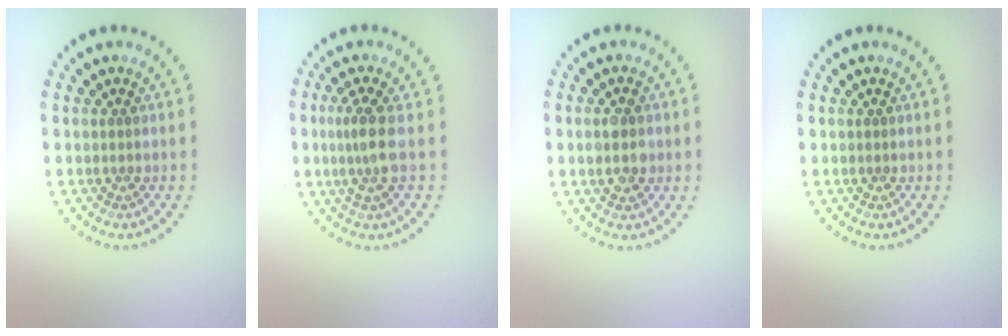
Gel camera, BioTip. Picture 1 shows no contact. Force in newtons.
{"total": 2.6, "press": 2.0, "slide": 1.6}
{"total": 2.8, "press": 2.8, "slide": 0.2}
{"total": 0.0}